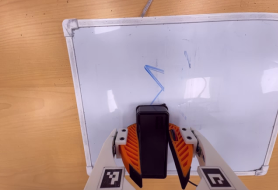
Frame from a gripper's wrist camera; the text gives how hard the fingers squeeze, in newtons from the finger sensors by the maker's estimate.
{"total": 9.8, "left": 8.7, "right": 10.8}